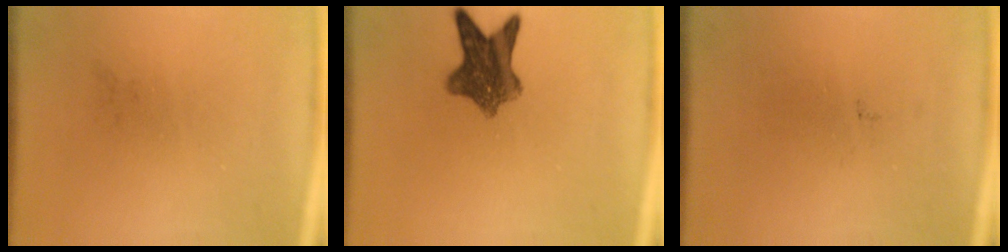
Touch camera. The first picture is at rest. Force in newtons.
{"total": 8.0}
{"total": 0.0}